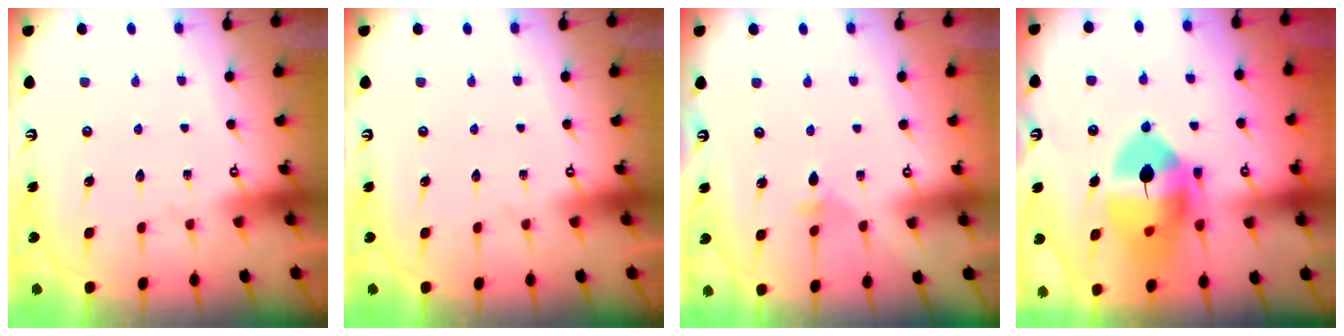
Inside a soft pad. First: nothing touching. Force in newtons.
{"total": 0.0}
{"total": 2.7, "press": 2.6, "slide": 0.7}
{"total": 15.9, "press": 15.8, "slide": 2.0}